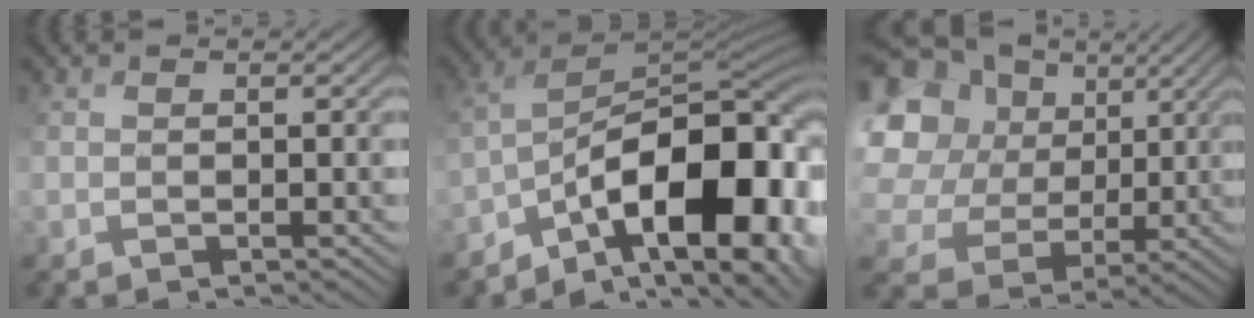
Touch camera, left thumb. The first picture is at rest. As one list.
[{"total": 15.3, "force": [-6.9, 6.6, 11.9], "torque": [-0.184, 0.005, -0.112]}, {"total": 17.3, "force": [7.9, 13.7, 7.0], "torque": [-0.262, 0.060, 0.162]}]